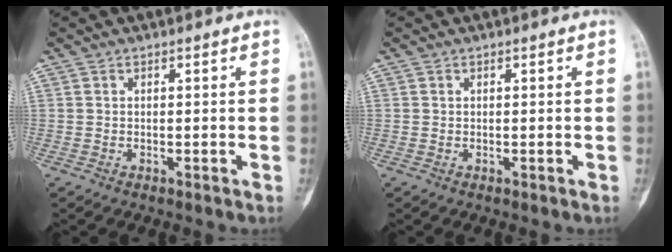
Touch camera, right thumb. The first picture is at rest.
{"total": 0.0}